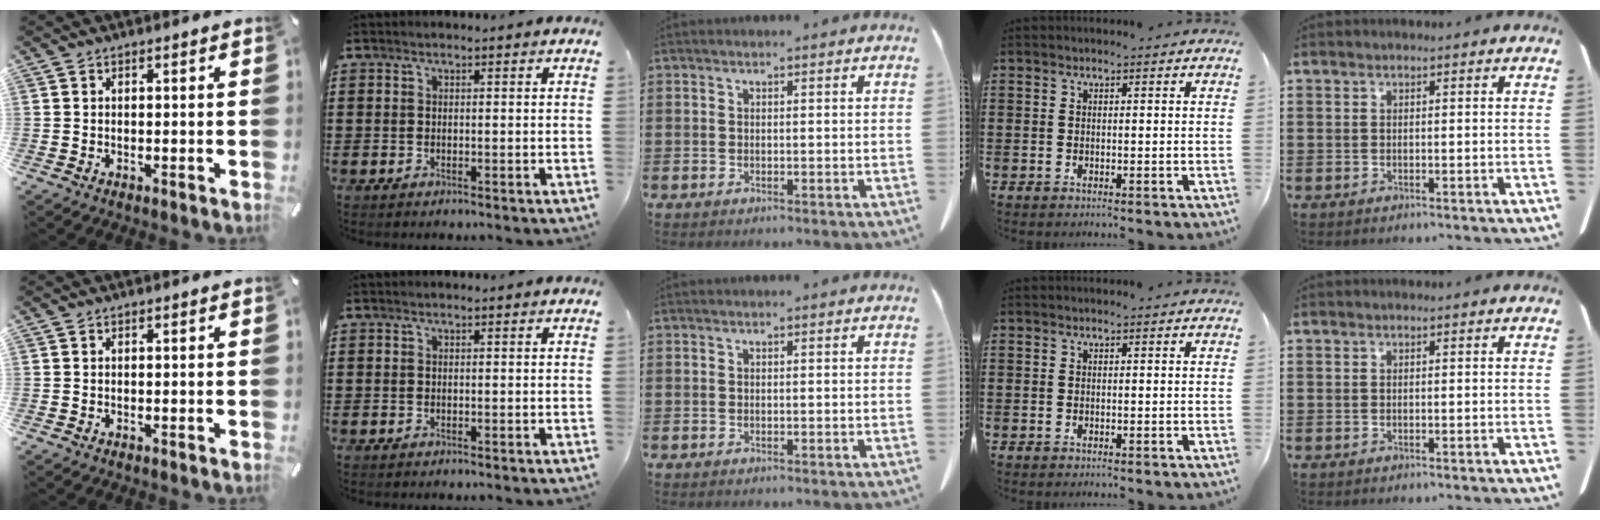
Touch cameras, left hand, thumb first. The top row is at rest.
{}